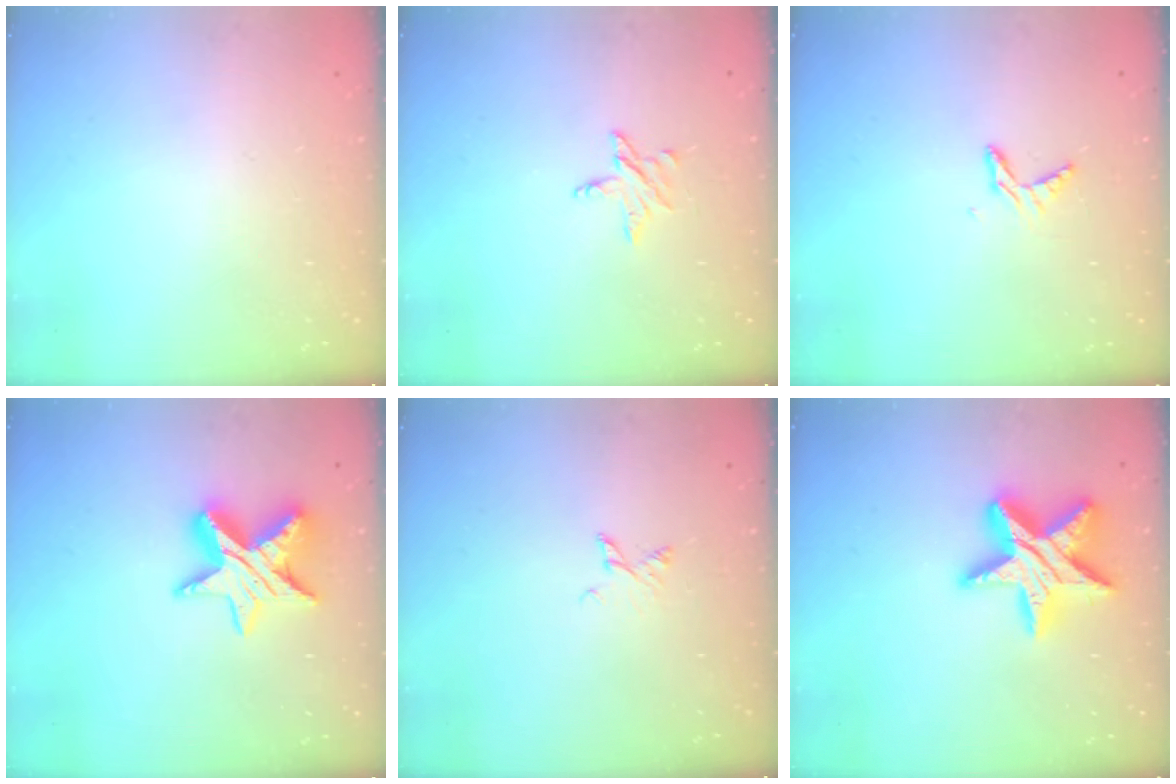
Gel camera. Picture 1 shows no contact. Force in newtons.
{"total": 4.7, "press": 4.7, "slide": 0.4}
{"total": 5.5, "press": 5.4, "slide": 0.5}
{"total": 12.7, "press": 12.7, "slide": 0.8}
{"total": 2.6, "press": 2.6, "slide": 0.4}
{"total": 18.4, "press": 18.3, "slide": 1.5}